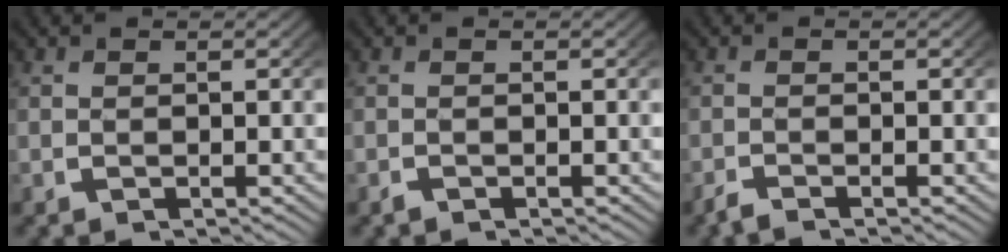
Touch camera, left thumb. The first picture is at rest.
{"total": 0.7, "force": [-0.6, 0.2, 0.1], "torque": [0.002, -0.005, -0.014]}
{"total": 1.5, "force": [-1.4, 0.4, 0.5], "torque": [-0.004, -0.004, -0.029]}